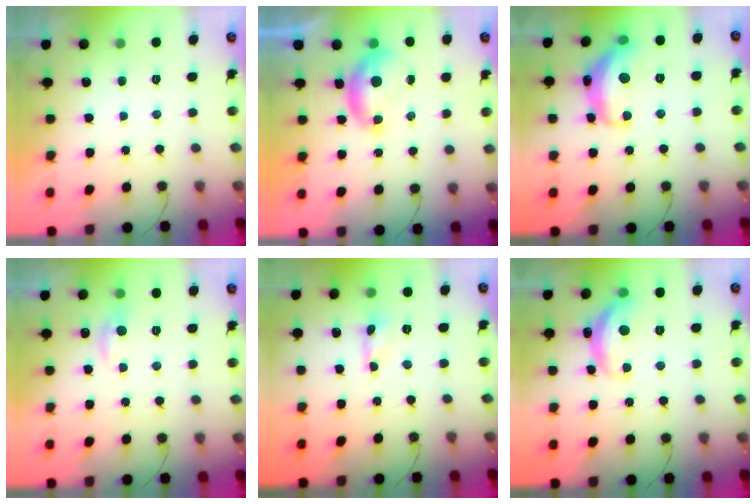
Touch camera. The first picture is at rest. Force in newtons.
{"total": 6.9, "press": 6.9, "slide": 1.1}
{"total": 15.7, "press": 15.7, "slide": 0.9}
{"total": 5.5, "press": 5.5, "slide": 0.7}
{"total": 0.0}
{"total": 13.2, "press": 13.2, "slide": 0.7}